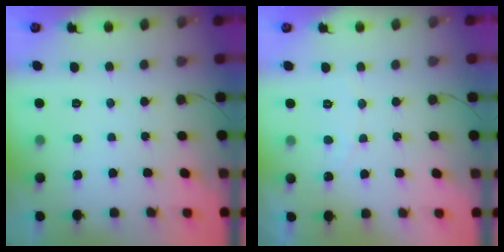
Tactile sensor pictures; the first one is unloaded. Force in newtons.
{"total": 2.8, "press": 2.8, "slide": 0.2}